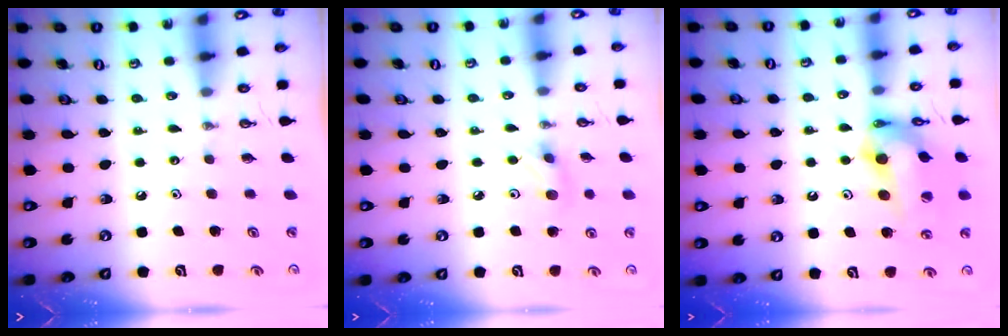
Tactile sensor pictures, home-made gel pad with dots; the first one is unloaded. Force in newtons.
{"total": 5.1, "press": 5.0, "slide": 0.9}
{"total": 14.6, "press": 14.5, "slide": 1.6}